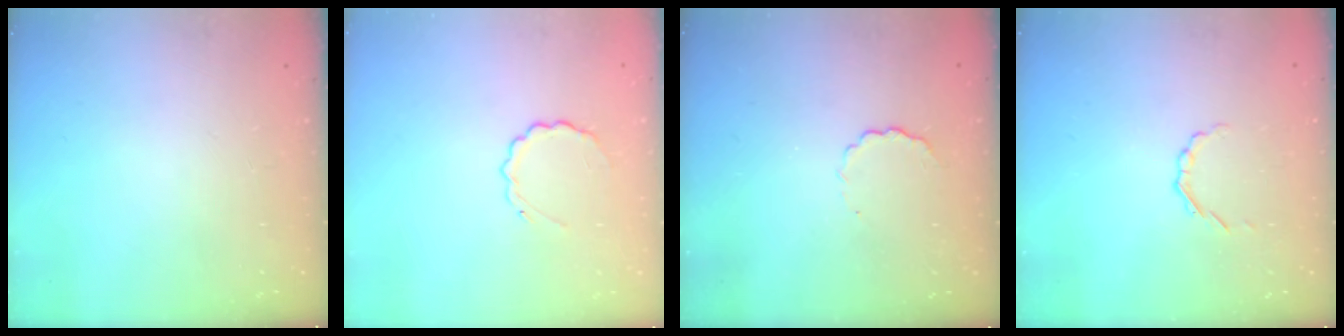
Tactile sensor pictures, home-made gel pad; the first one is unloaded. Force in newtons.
{"total": 5.2, "press": 5.0, "slide": 1.4}
{"total": 4.0, "press": 3.9, "slide": 1.0}
{"total": 1.7, "press": 1.6, "slide": 0.6}